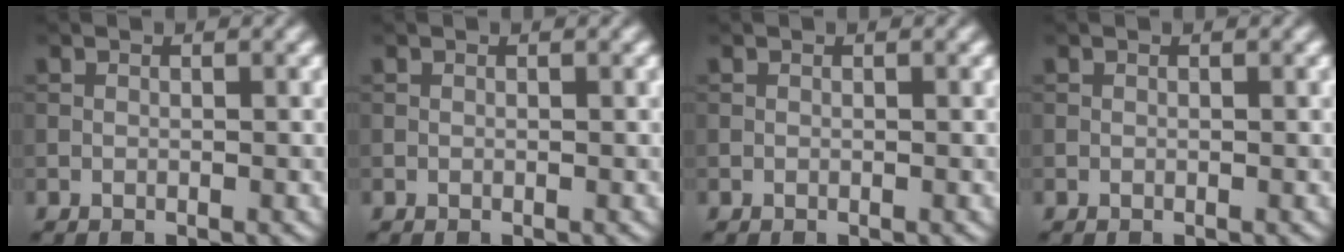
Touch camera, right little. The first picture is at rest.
{"total": 0.0}
{"total": 0.0}
{"total": 0.0}